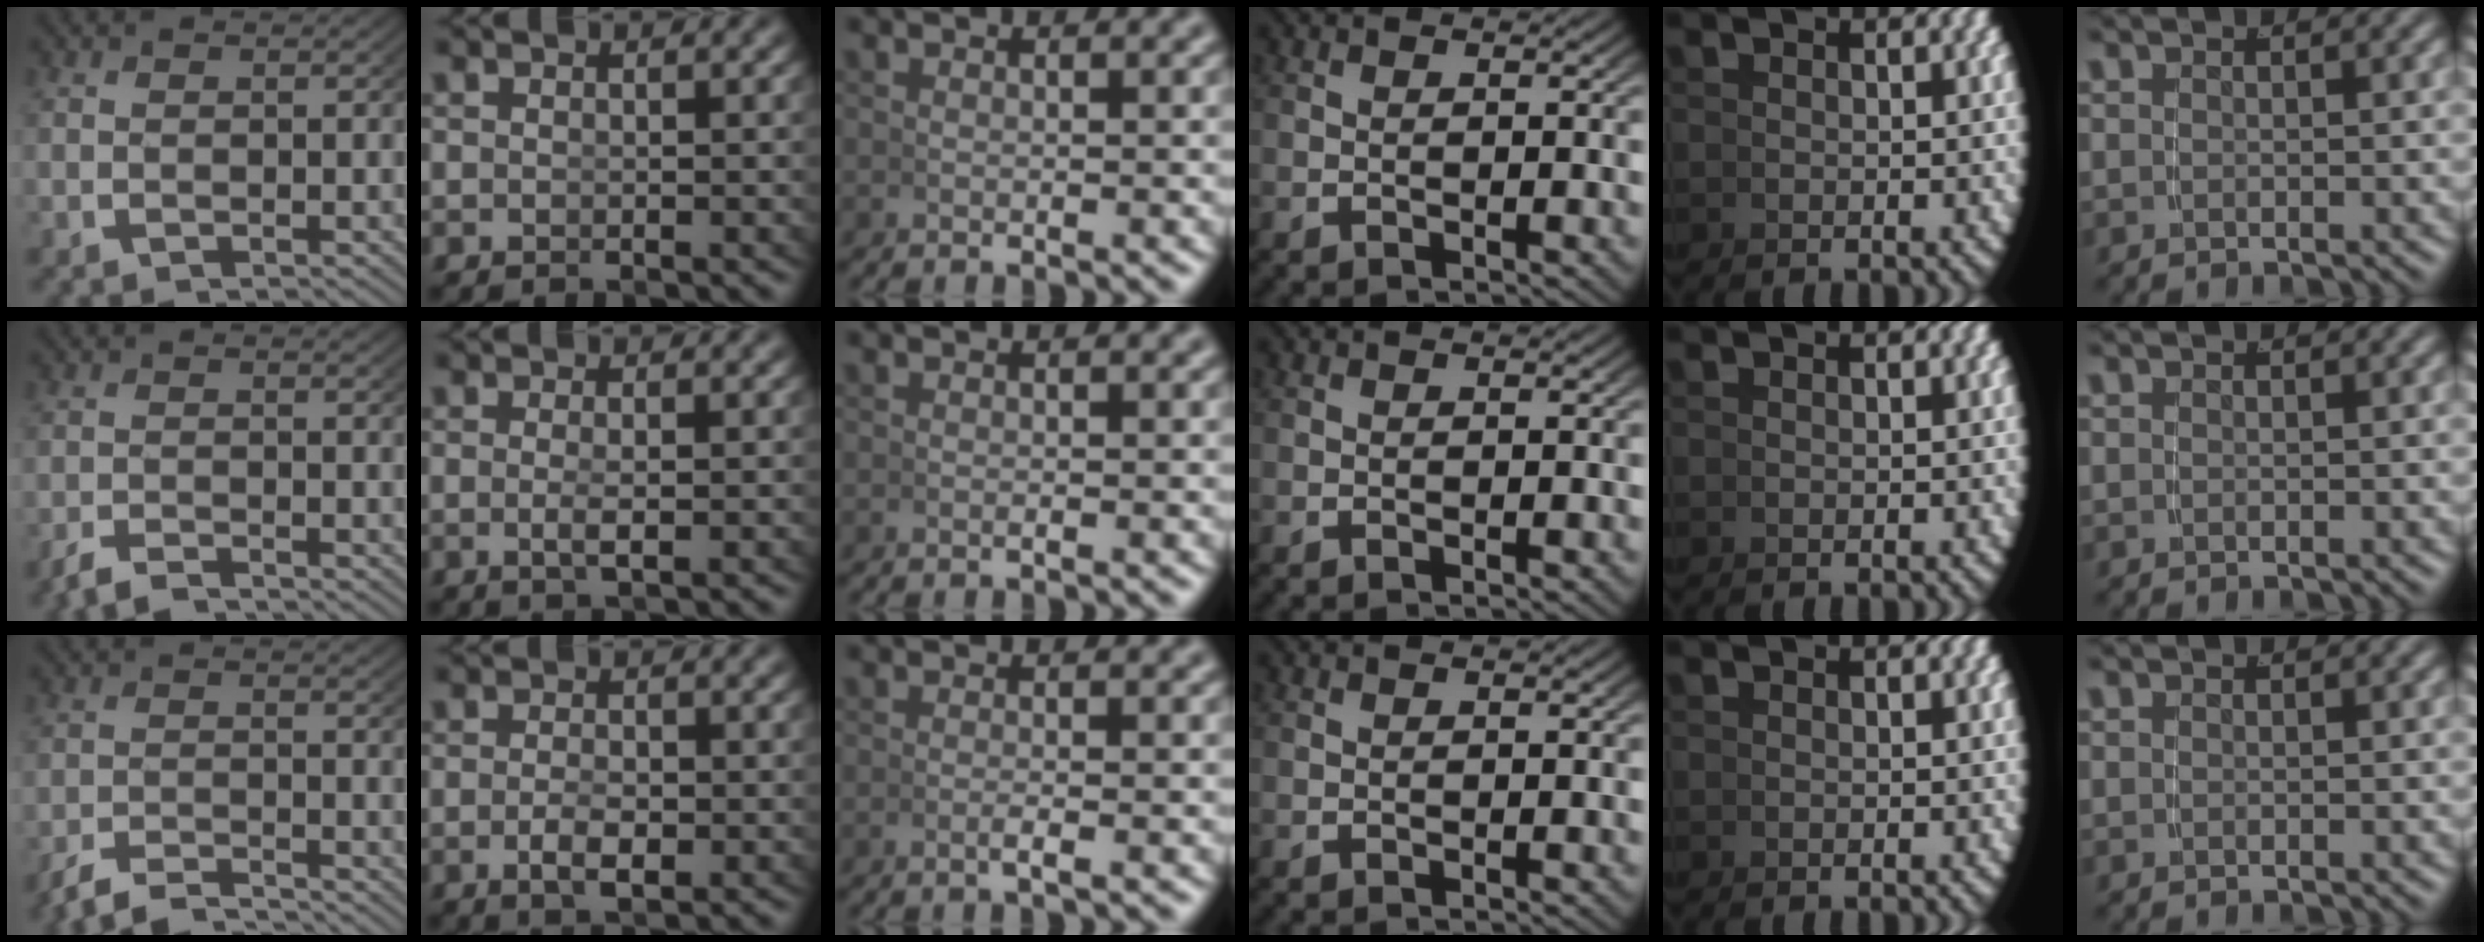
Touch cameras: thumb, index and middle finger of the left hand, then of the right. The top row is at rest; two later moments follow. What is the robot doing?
{"motion": "grasp_and_lifting", "object": "photo album"}